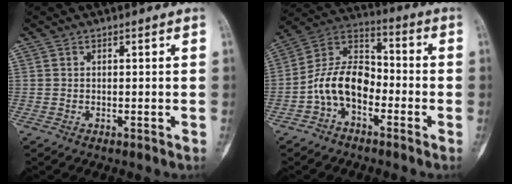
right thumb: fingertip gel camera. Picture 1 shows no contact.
{"total": 11.6, "force": [-4.0, 7.5, 7.9], "torque": [-0.128, 0.058, -0.088]}